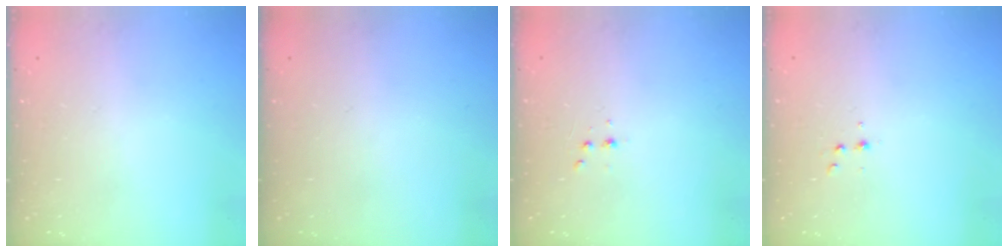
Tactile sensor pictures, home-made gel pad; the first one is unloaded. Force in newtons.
{"total": 0.0}
{"total": 2.9, "press": 2.7, "slide": 1.0}
{"total": 2.9, "press": 2.7, "slide": 1.1}